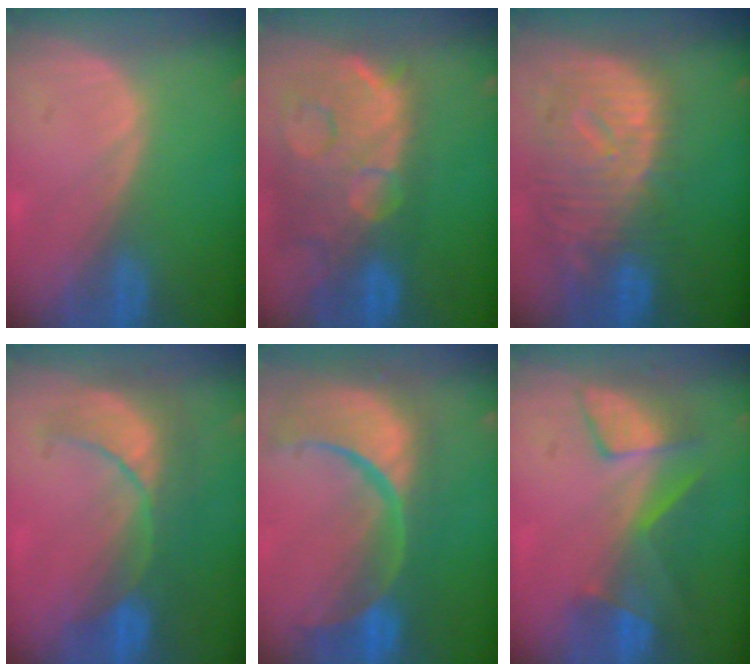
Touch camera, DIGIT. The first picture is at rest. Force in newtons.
{"total": 14.7, "press": 11.9, "slide": 8.6}
{"total": 12.3, "press": 10.6, "slide": 6.1}
{"total": 8.1, "press": 8.1, "slide": 0.9}
{"total": 14.3, "press": 11.4, "slide": 8.7}
{"total": 7.3, "press": 7.0, "slide": 2.2}